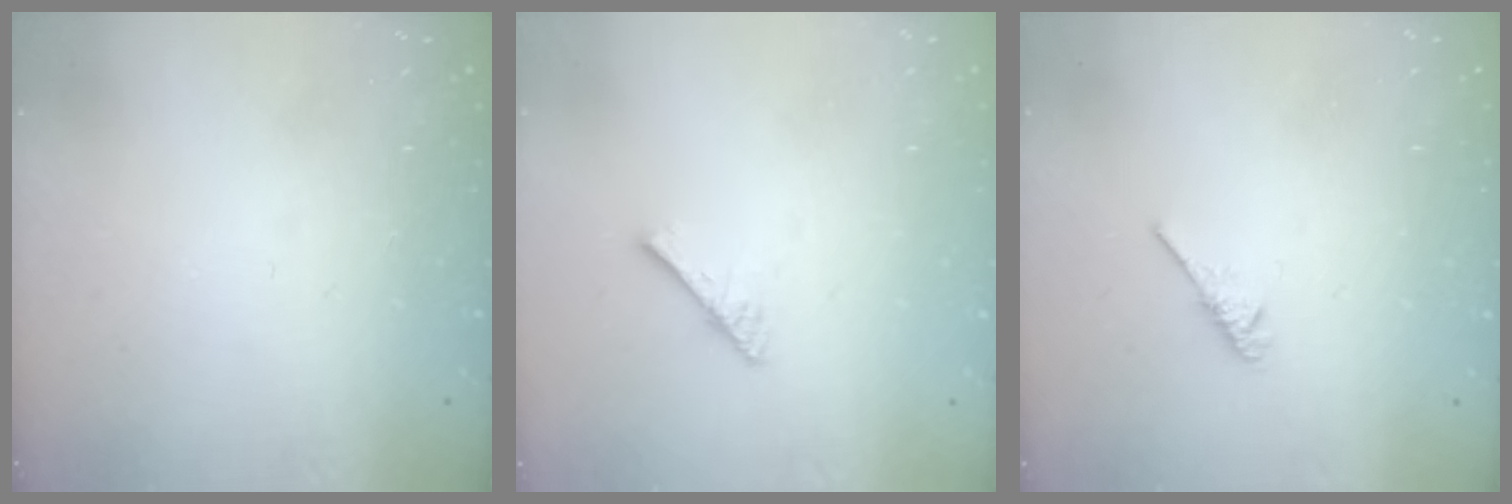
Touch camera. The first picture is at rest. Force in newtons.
{"total": 2.9, "press": 2.9, "slide": 0.2}
{"total": 1.9, "press": 1.9, "slide": 0.4}